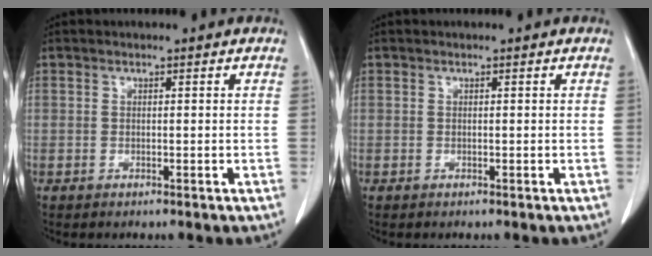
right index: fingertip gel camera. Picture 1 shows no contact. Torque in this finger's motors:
{"motor_torque": [0.00, 0.00, 0.00, 0.00]}